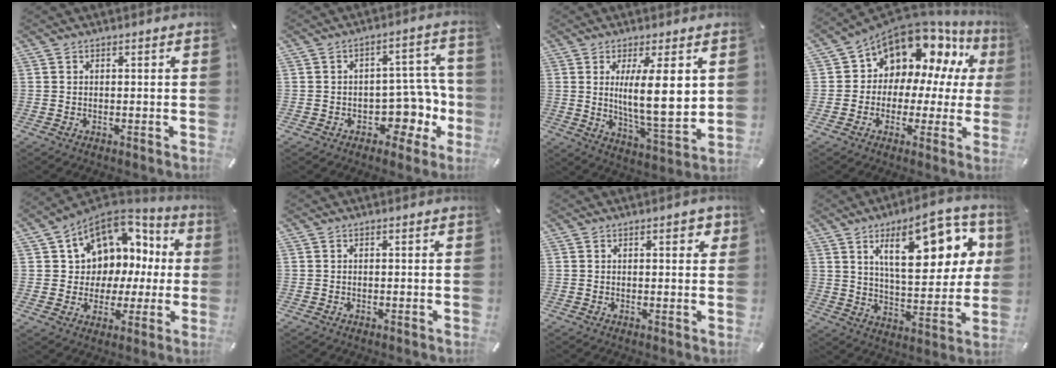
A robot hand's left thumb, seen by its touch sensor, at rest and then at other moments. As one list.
[{"total": 12.1, "force": [-2.6, 8.5, 8.2], "torque": [-0.080, 0.002, -0.036]}, {"total": 14.3, "force": [3.0, 3.9, 13.4], "torque": [-0.225, -0.023, 0.042]}, {"total": 12.2, "force": [8.9, 7.5, 3.6], "torque": [-0.073, -0.081, 0.160]}, {"total": 11.2, "force": [4.6, 9.5, 3.8], "torque": [-0.071, -0.049, 0.088]}, {"total": 0.0}, {"total": 2.1, "force": [0.9, 1.1, 1.6], "torque": [-0.017, -0.001, 0.011]}, {"total": 20.8, "force": [9.2, 8.7, 16.5], "torque": [-0.237, -0.031, 0.141]}]